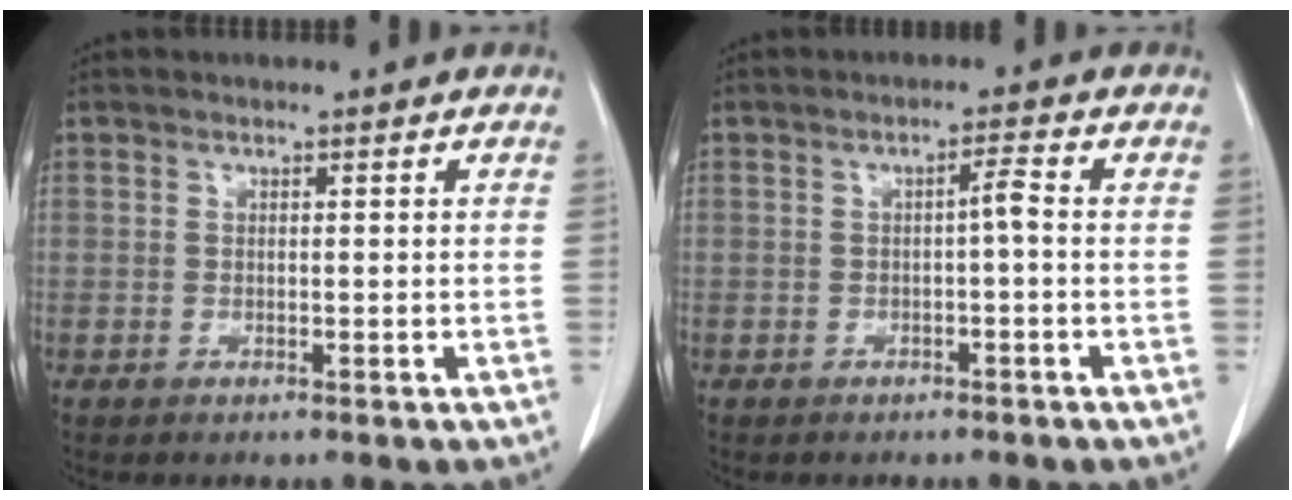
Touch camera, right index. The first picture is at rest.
{"total": 1.9, "force": [-0.4, 0.1, 1.9], "torque": [-0.027, 0.004, -0.007]}